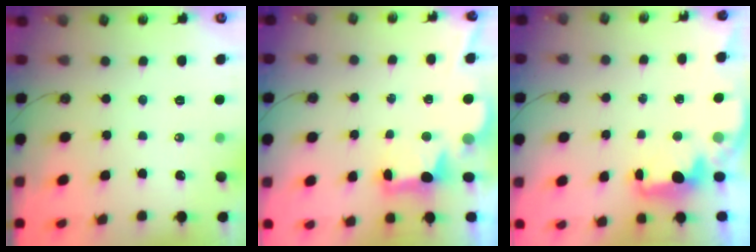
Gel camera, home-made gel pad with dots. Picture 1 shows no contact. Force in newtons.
{"total": 2.9, "press": 2.7, "slide": 0.9}
{"total": 2.3, "press": 2.2, "slide": 0.7}